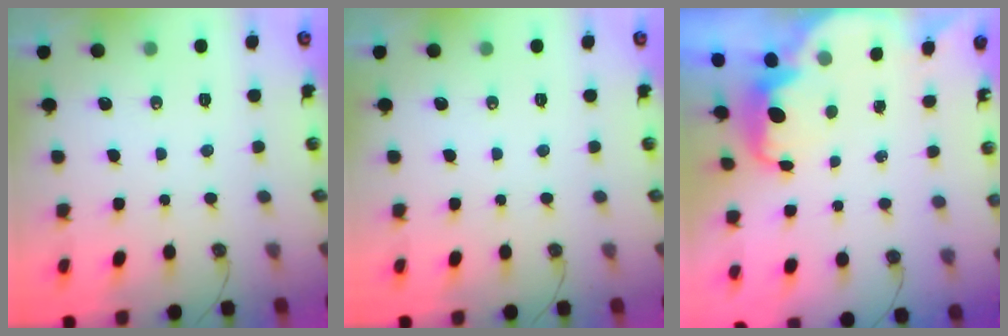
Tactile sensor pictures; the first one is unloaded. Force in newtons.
{"total": 0.0}
{"total": 2.4, "press": 2.4, "slide": 0.6}